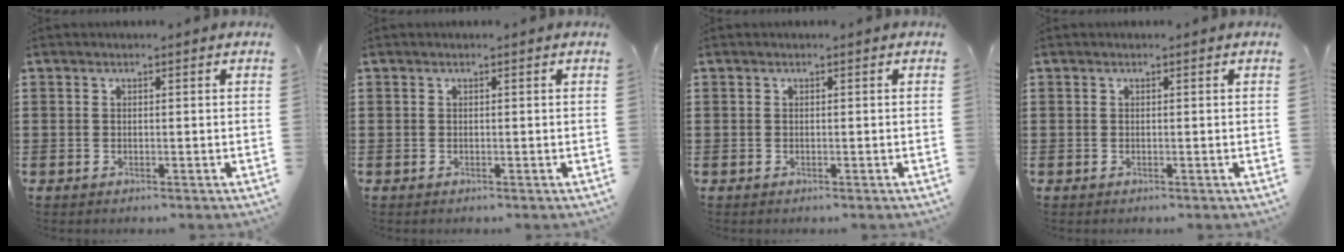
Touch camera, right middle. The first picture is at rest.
{"total": 0.0}
{"total": 0.0}
{"total": 0.0}